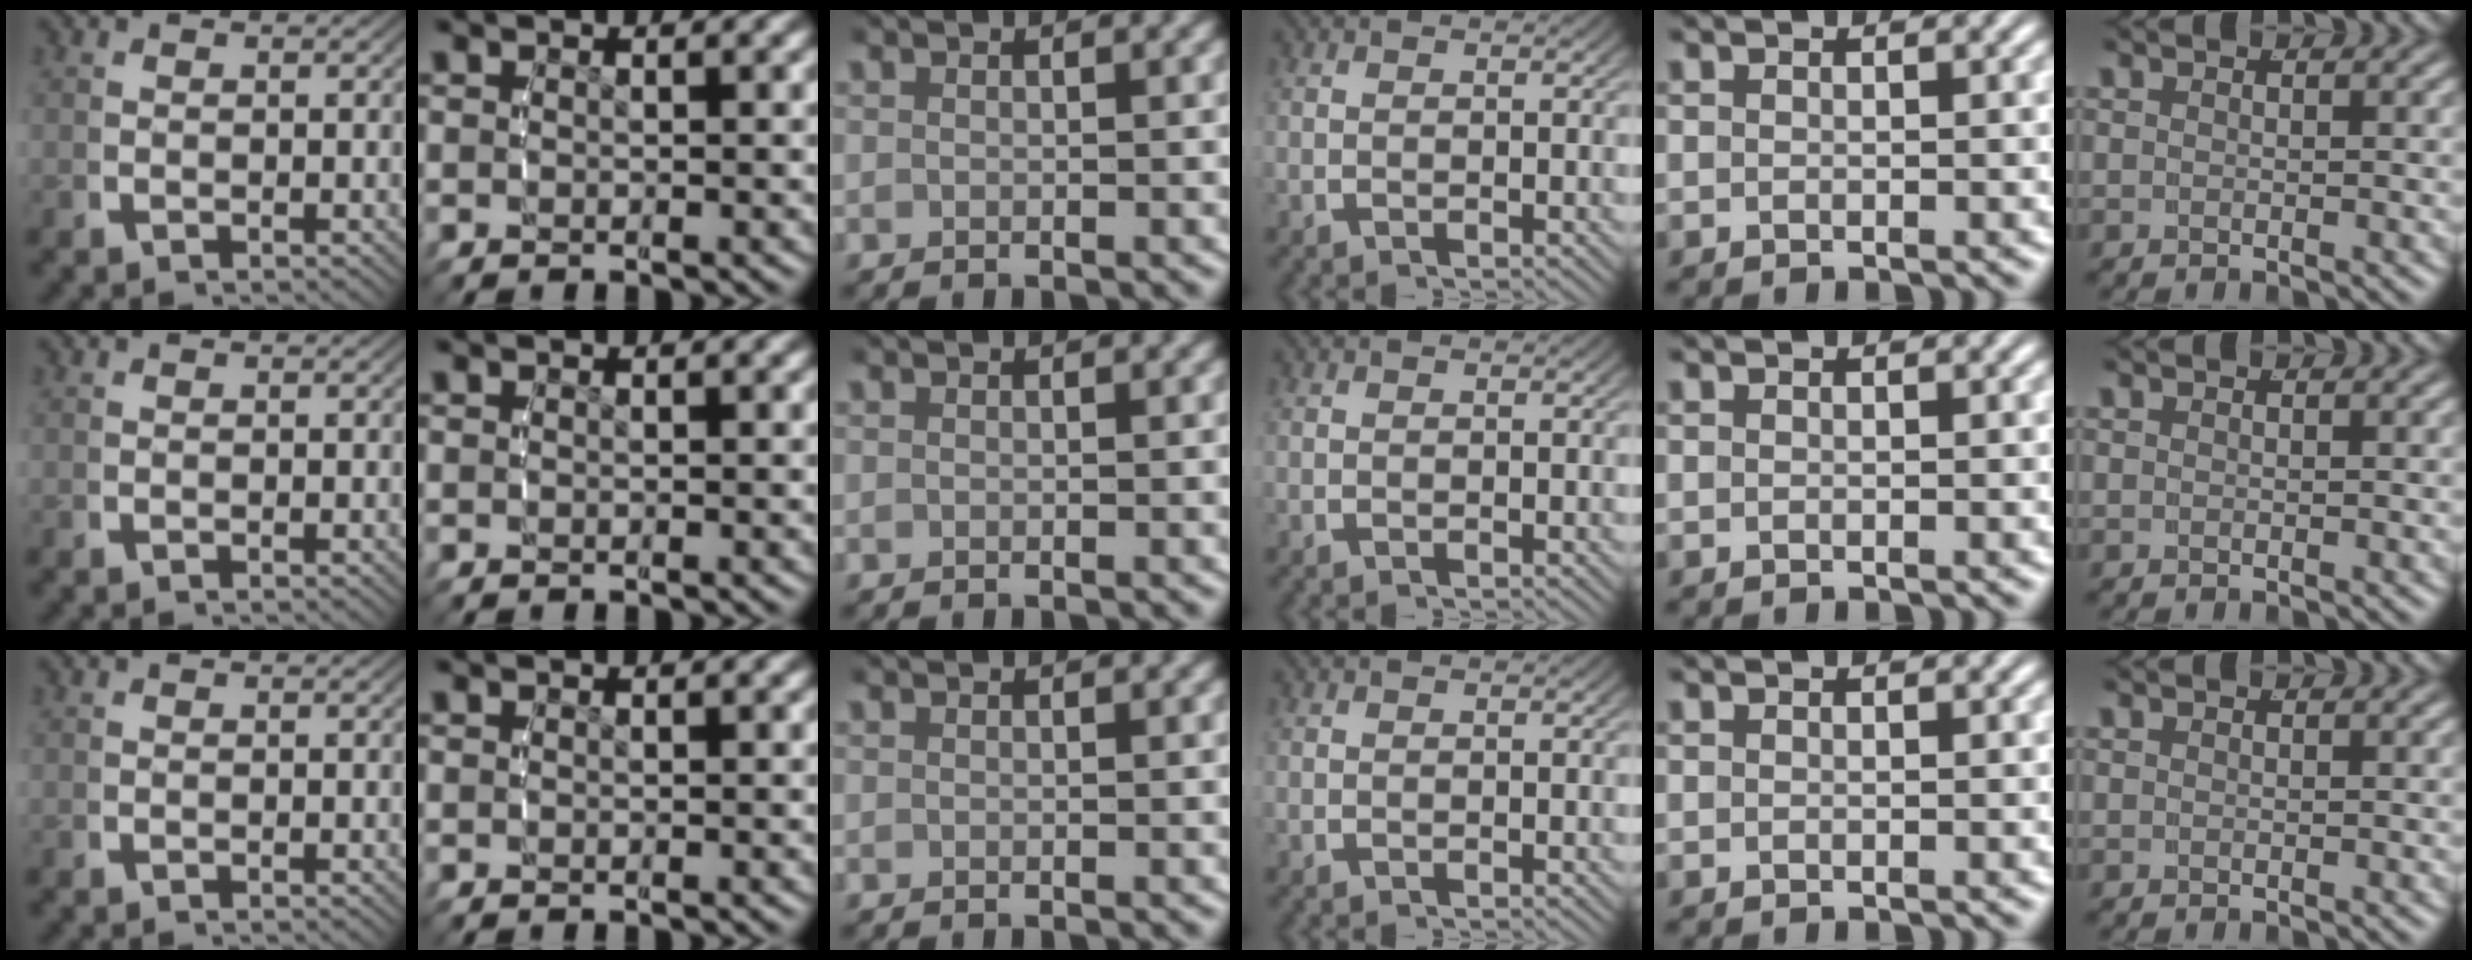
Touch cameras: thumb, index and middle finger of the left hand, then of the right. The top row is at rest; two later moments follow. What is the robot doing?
{"motion": "lift_and_place", "object": "condiment"}